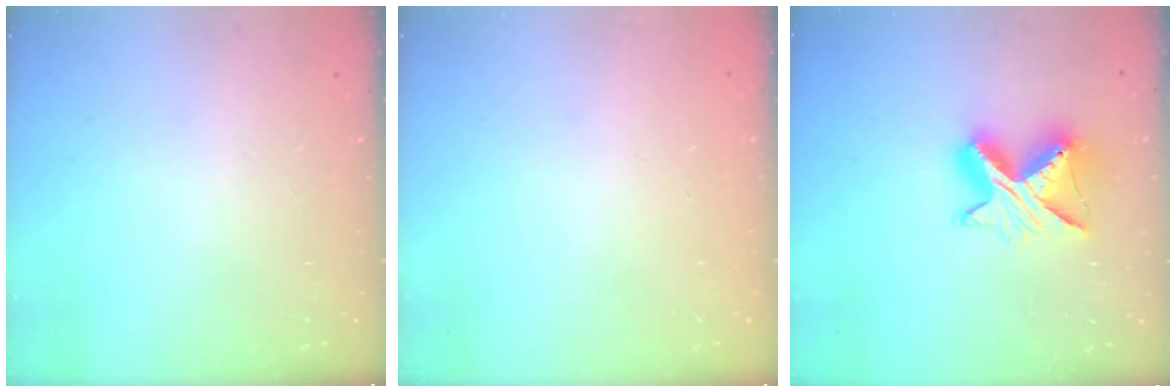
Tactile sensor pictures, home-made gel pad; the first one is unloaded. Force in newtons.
{"total": 0.0}
{"total": 10.3, "press": 10.3, "slide": 1.0}